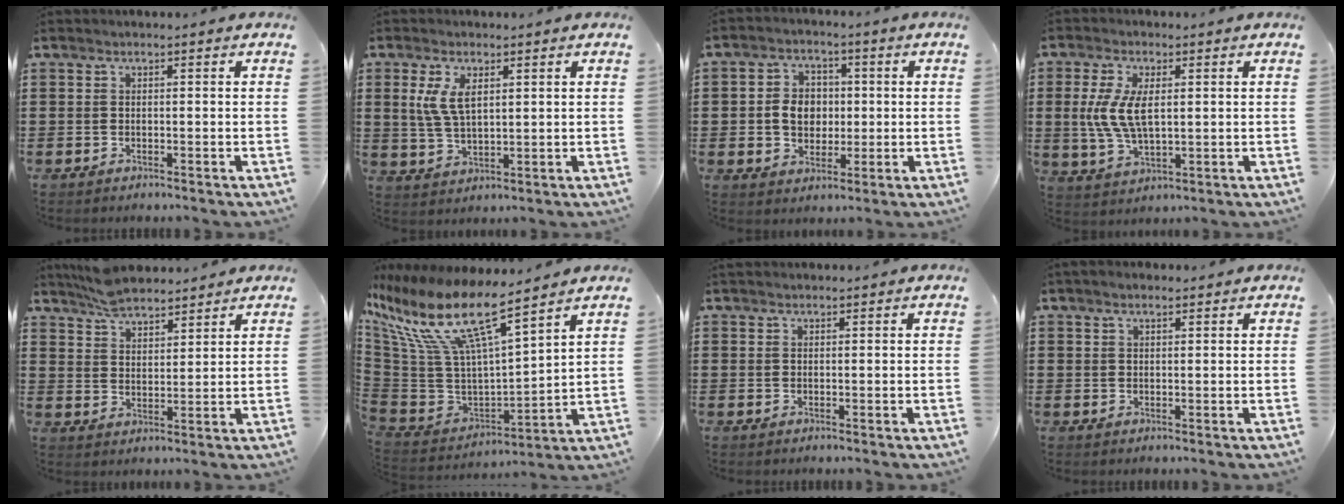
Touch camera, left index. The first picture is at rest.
{"total": 5.5, "force": [2.1, 2.5, 4.4], "torque": [-0.104, 0.004, 0.034]}
{"total": 6.1, "force": [0.0, 5.0, 3.5], "torque": [-0.081, 0.011, -0.009]}
{"total": 7.5, "force": [0.9, 3.5, 6.6], "torque": [-0.148, 0.003, 0.011]}
{"total": 5.6, "force": [5.3, 1.3, 1.3], "torque": [-0.041, -0.011, 0.101]}
{"total": 14.8, "force": [8.1, 4.1, 11.7], "torque": [-0.262, -0.054, 0.131]}
{"total": 0.7, "force": [0.6, 0.2, 0.1], "torque": [-0.003, 0.001, 0.013]}
{"total": 1.5, "force": [1.2, 0.5, 0.7], "torque": [-0.017, 0.002, 0.023]}